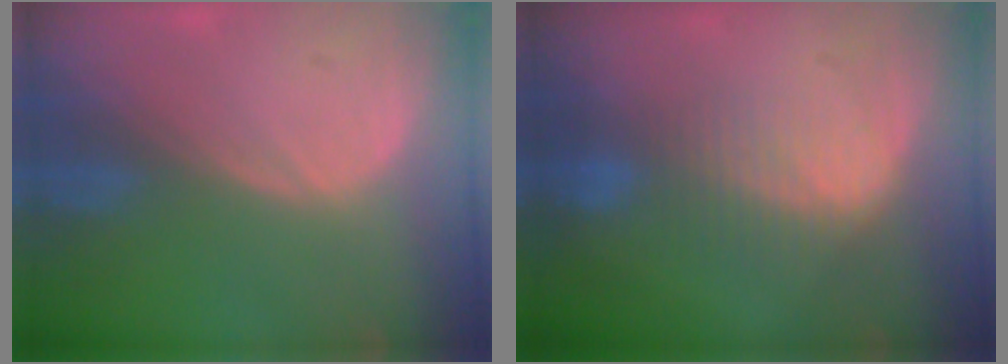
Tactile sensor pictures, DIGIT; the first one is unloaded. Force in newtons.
{"total": 7.3, "press": 6.2, "slide": 3.8}